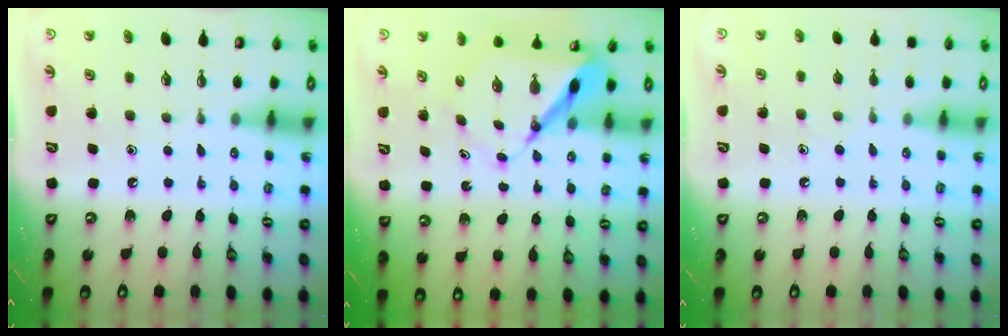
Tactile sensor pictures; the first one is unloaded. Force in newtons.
{"total": 8.4, "press": 8.4, "slide": 0.6}
{"total": 5.8, "press": 5.7, "slide": 0.6}